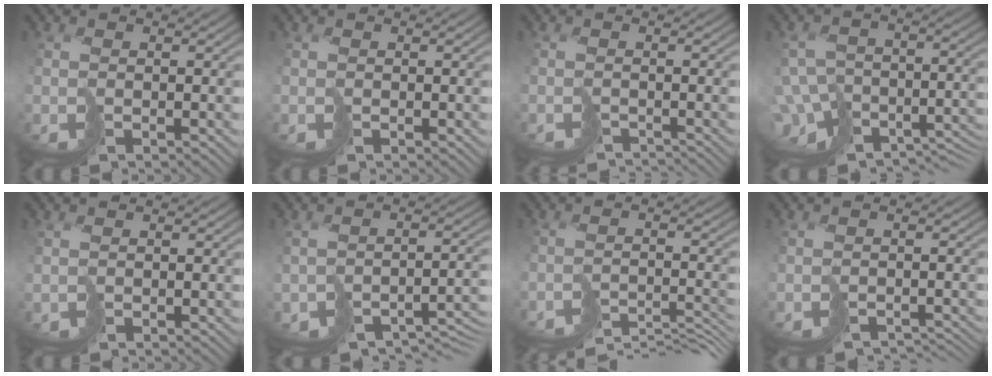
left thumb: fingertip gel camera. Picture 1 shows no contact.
{"total": 0.0}
{"total": 2.7, "force": [-2.7, 0.0, 0.2], "torque": [0.000, -0.010, -0.048]}
{"total": 10.1, "force": [-7.0, 5.6, 4.7], "torque": [-0.106, -0.022, -0.105]}
{"total": 0.7, "force": [0.2, 0.7, 0.1], "torque": [-0.007, -0.003, 0.008]}
{"total": 6.8, "force": [-4.8, 3.3, 3.5], "torque": [-0.056, -0.023, -0.065]}
{"total": 8.8, "force": [-8.3, 0.8, 2.6], "torque": [-0.040, -0.002, -0.119]}
{"total": 3.2, "force": [-2.8, 1.0, 1.0], "torque": [-0.016, -0.011, -0.038]}